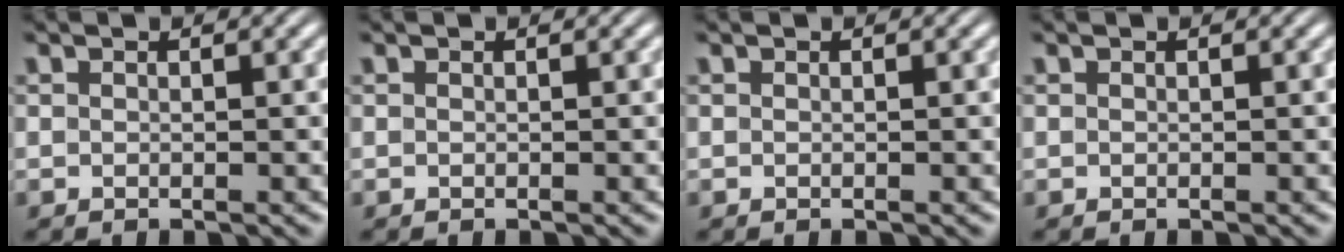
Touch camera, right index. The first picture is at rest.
{"total": 0.0}
{"total": 0.0}
{"total": 0.0}